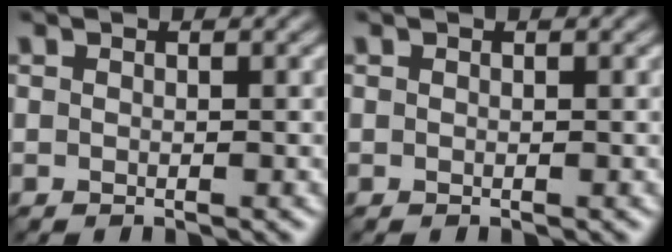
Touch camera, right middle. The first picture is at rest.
{"total": 0.0}